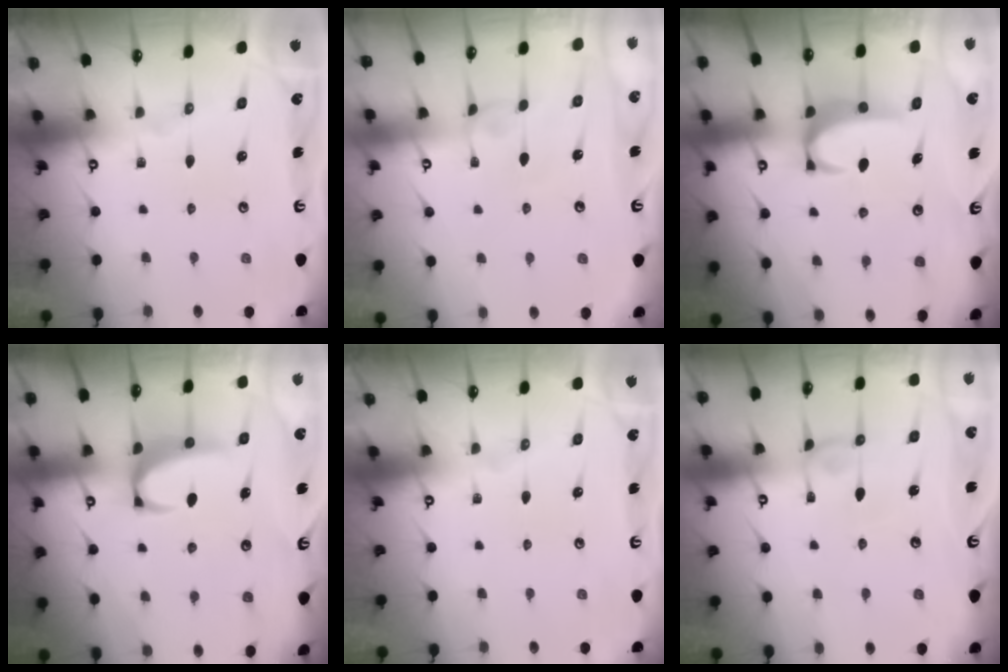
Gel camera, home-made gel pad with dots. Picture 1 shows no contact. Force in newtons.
{"total": 2.8, "press": 2.8, "slide": 0.2}
{"total": 3.2, "press": 3.2, "slide": 0.3}
{"total": 3.3, "press": 3.2, "slide": 0.7}
{"total": 0.0}
{"total": 2.3, "press": 2.3, "slide": 0.2}